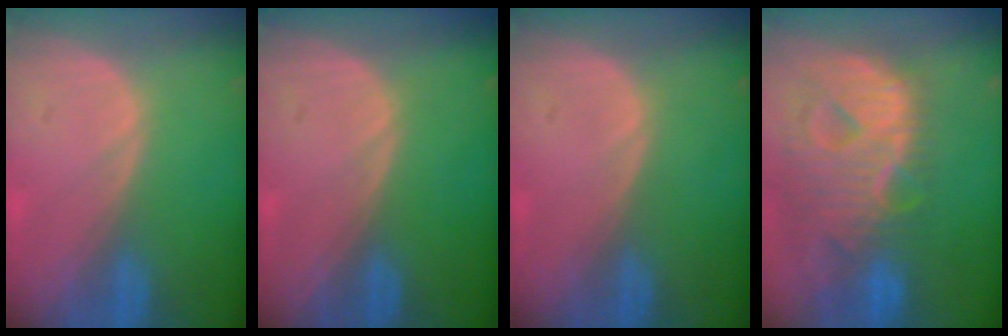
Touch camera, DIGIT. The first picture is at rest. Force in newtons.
{"total": 0.0}
{"total": 0.0}
{"total": 13.0, "press": 11.0, "slide": 6.8}